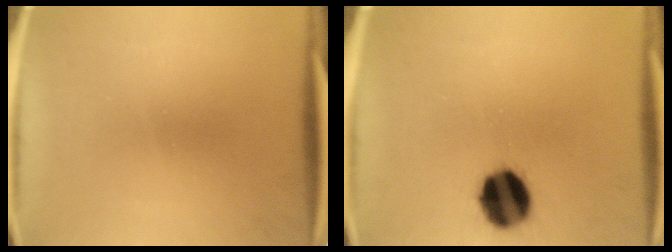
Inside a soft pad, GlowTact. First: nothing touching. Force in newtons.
{"total": 13.0}